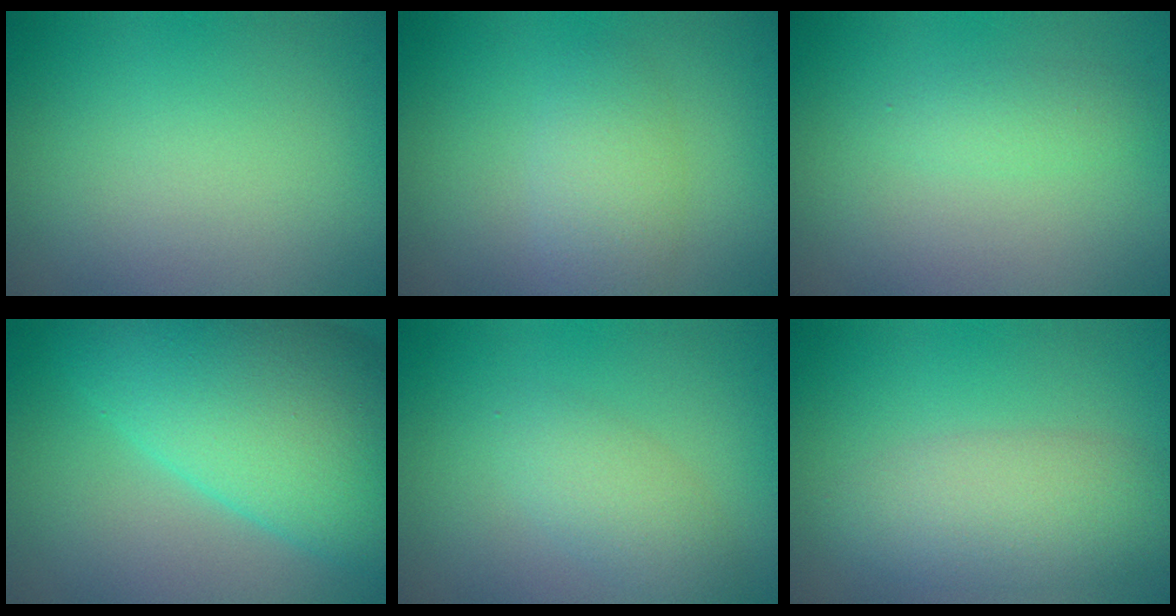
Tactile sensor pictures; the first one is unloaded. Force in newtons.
{"total": 2.8, "press": 2.8, "slide": 0.1}
{"total": 1.4, "press": 1.4, "slide": 0.1}
{"total": 12.6, "press": 12.6, "slide": 0.4}
{"total": 2.4, "press": 2.4, "slide": 0.0}
{"total": 4.6, "press": 4.6, "slide": 0.1}